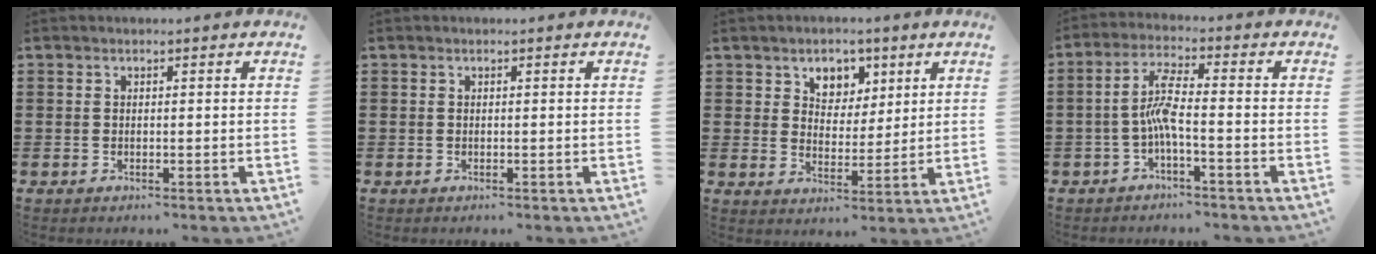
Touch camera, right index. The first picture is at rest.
{"total": 0.0}
{"total": 4.9, "force": [2.9, 3.7, 1.2], "torque": [-0.038, 0.005, 0.050]}
{"total": 5.2, "force": [-1.8, 0.8, 4.8], "torque": [-0.103, 0.001, -0.038]}